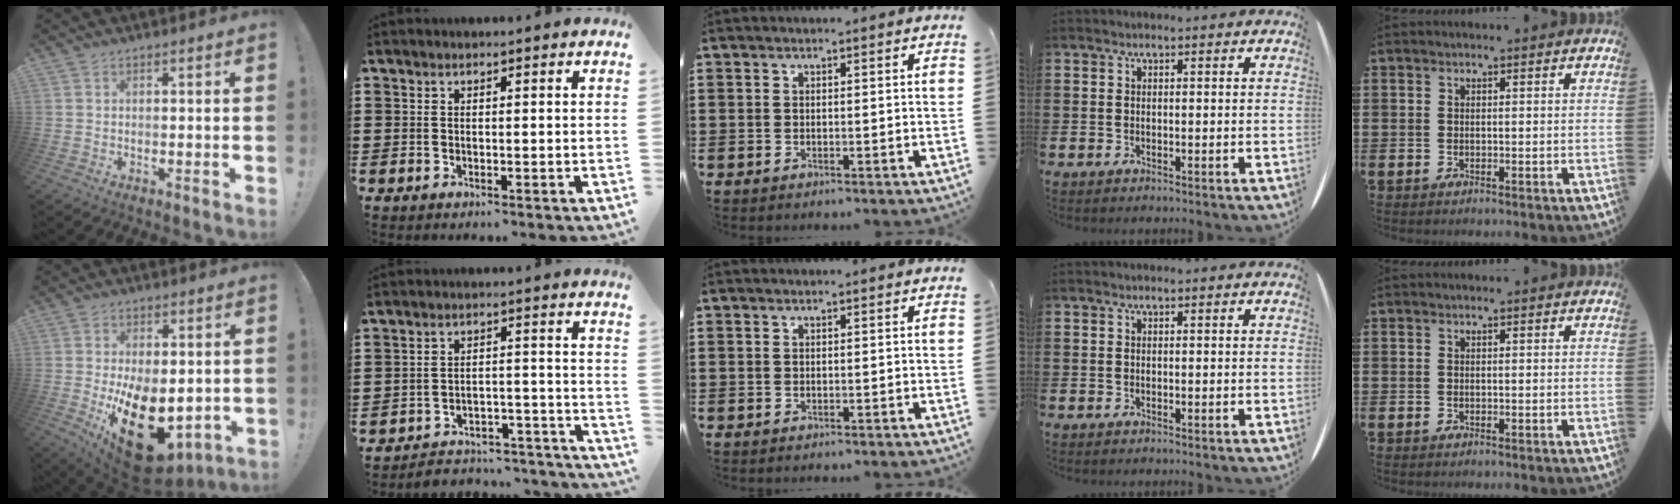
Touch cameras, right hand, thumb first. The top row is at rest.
{"thumb": {"total": 20.5, "force": [-5.3, 11.7, 16.1], "torque": [-0.222, 0.016, -0.065]}, "index": {"total": 4.2, "force": [-4.0, 0.9, 0.9], "torque": [-0.019, 0.003, -0.082]}}